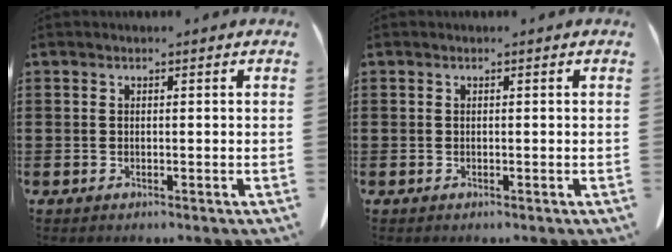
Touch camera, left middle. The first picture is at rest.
{"total": 0.0}